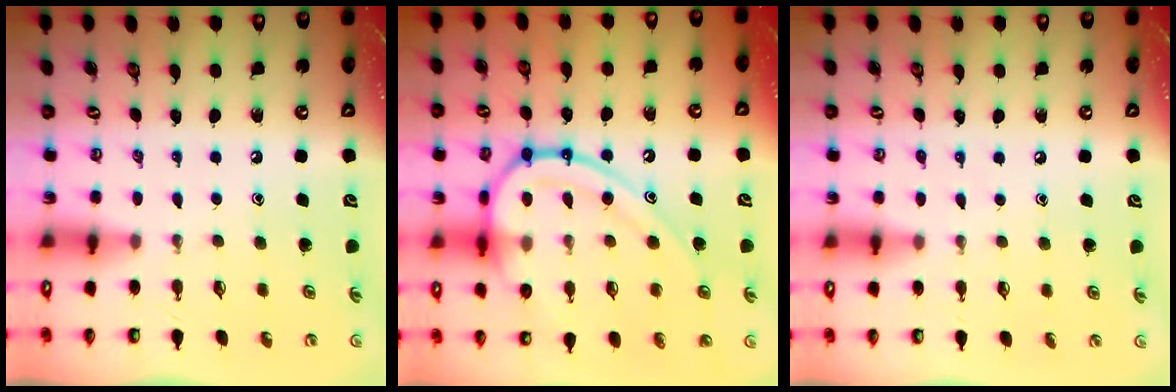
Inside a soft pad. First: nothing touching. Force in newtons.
{"total": 18.6, "press": 18.6, "slide": 1.2}
{"total": 2.3, "press": 2.3, "slide": 0.3}